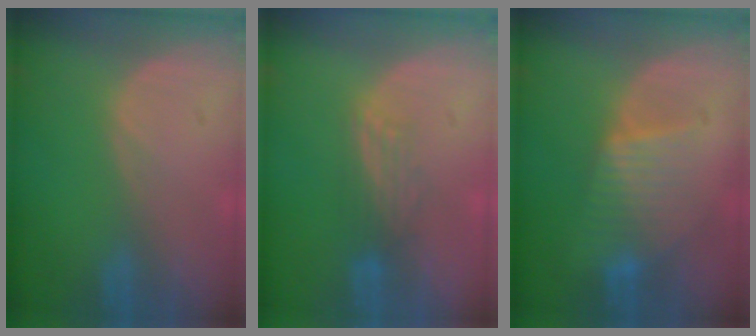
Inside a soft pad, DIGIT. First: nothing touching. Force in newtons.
{"total": 2.8, "press": 2.7, "slide": 0.6}
{"total": 5.4, "press": 5.3, "slide": 0.5}